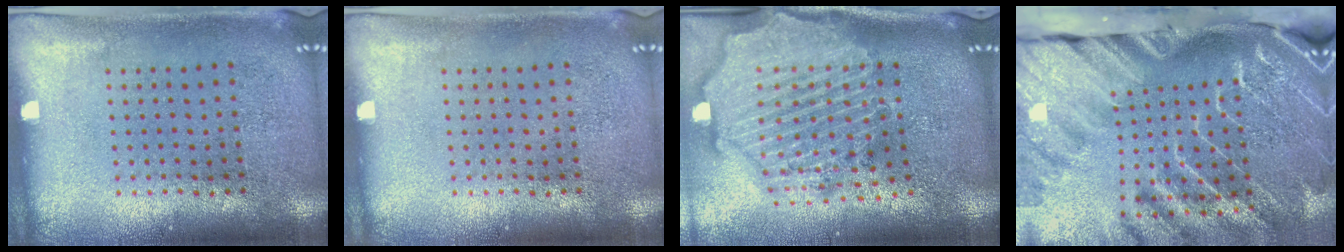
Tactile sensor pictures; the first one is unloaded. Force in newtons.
{"total": 0.0}
{"total": 3.5, "press": 2.9, "slide": 2.0}
{"total": 4.4, "press": 3.3, "slide": 2.9}